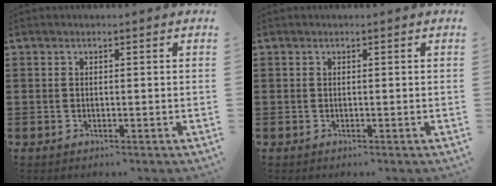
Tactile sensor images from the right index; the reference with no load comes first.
{"total": 0.0}